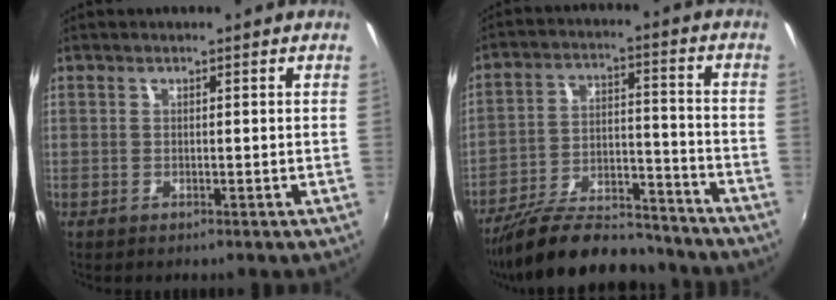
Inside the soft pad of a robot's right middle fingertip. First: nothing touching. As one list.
[{"total": 20.2, "force": [-17.1, 5.7, 9.1], "torque": [-0.170, -0.007, -0.255]}]